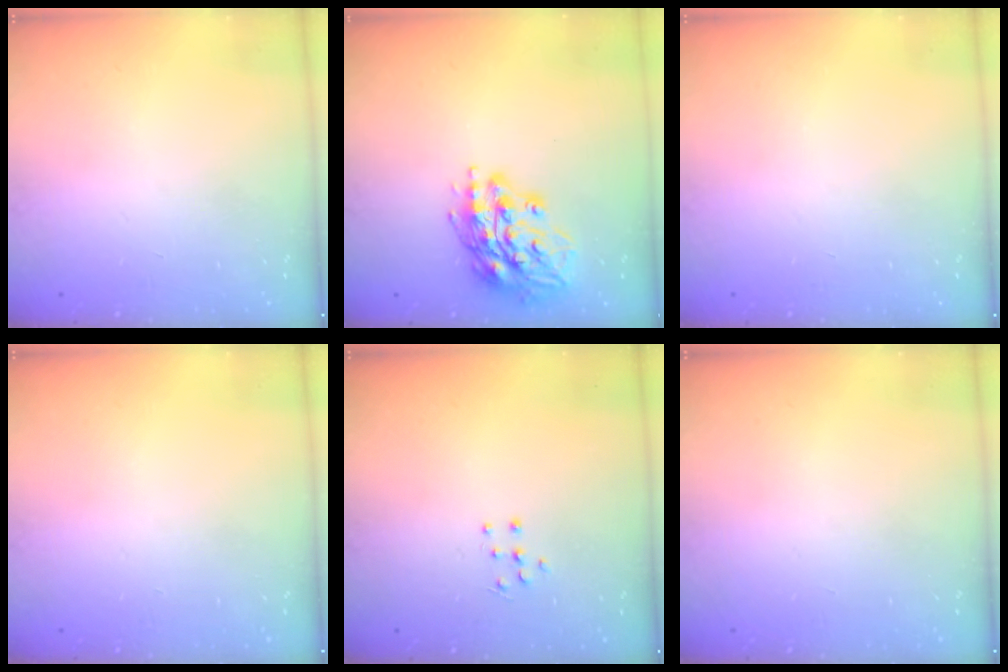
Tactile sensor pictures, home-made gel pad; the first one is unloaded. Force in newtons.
{"total": 16.0, "press": 16.0, "slide": 1.4}
{"total": 0.0}
{"total": 0.0}
{"total": 5.0, "press": 4.9, "slide": 0.5}
{"total": 0.0}